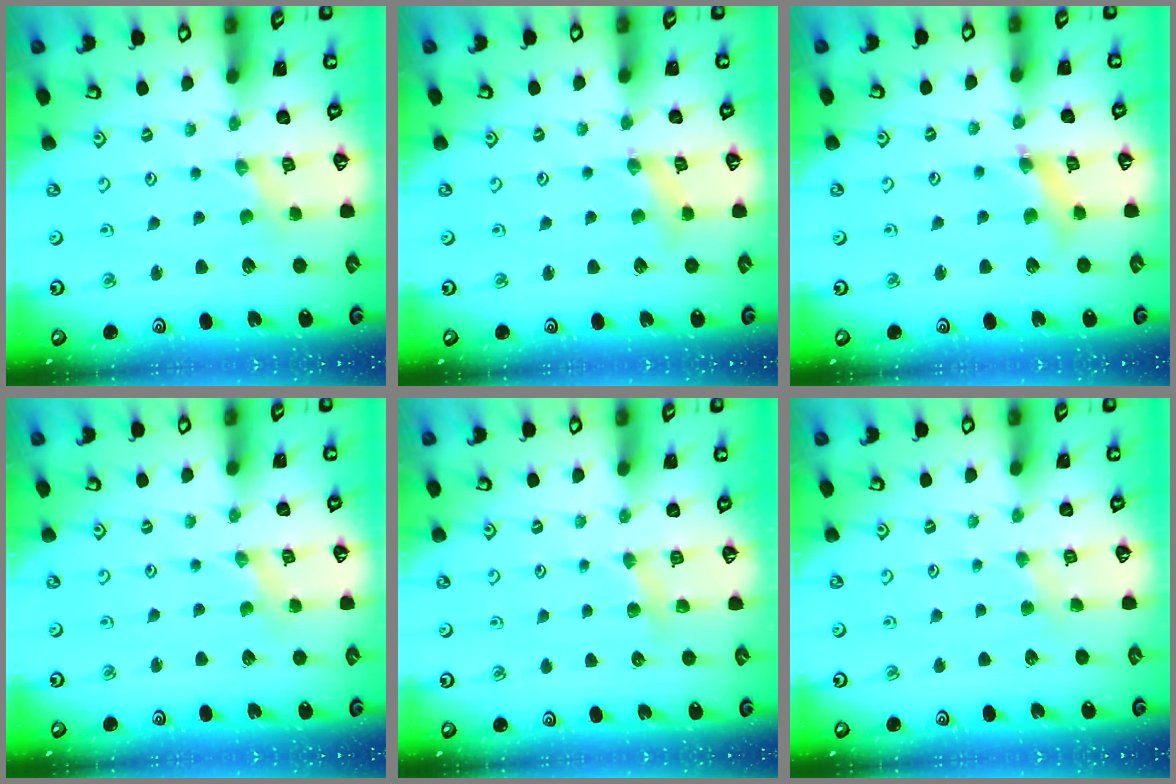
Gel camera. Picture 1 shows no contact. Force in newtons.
{"total": 2.8, "press": 2.8, "slide": 0.4}
{"total": 7.1, "press": 7.0, "slide": 0.8}
{"total": 0.8, "press": 0.8, "slide": 0.1}
{"total": 3.9, "press": 3.9, "slide": 0.5}
{"total": 2.8, "press": 2.7, "slide": 0.5}